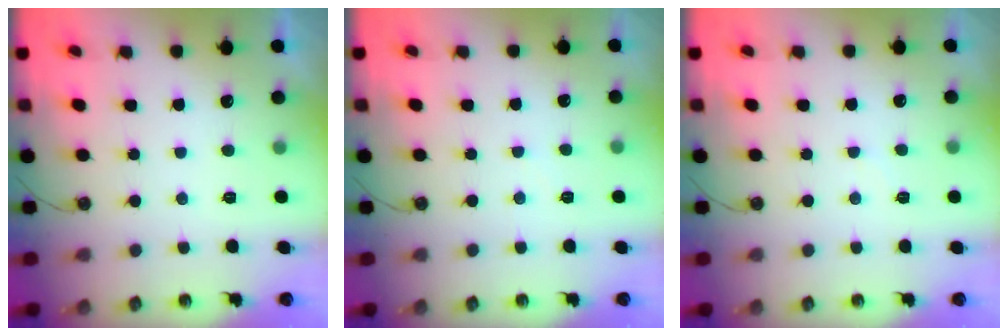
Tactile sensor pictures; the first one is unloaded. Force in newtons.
{"total": 1.9, "press": 1.9, "slide": 0.3}
{"total": 4.1, "press": 4.1, "slide": 0.6}